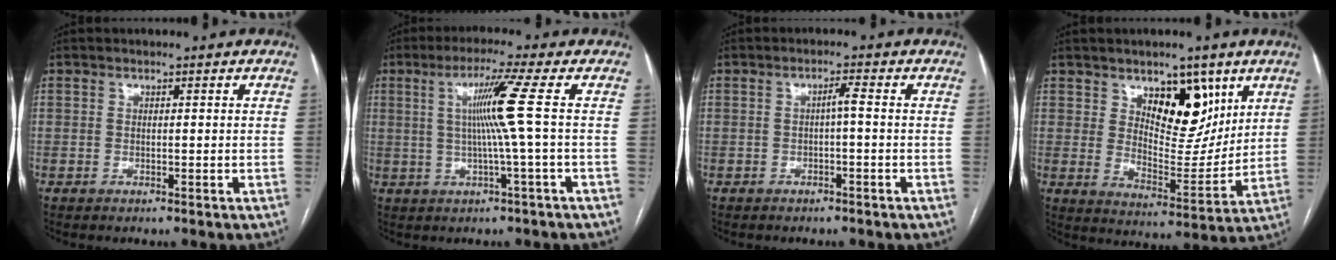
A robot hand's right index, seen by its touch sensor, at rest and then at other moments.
{"total": 7.3, "force": [0.9, -2.3, 6.8], "torque": [-0.125, 0.005, 0.024]}
{"total": 1.5, "force": [-0.2, 0.0, 1.5], "torque": [-0.023, 0.003, -0.003]}
{"total": 10.8, "force": [5.8, 5.1, 7.6], "torque": [-0.109, -0.008, 0.103]}